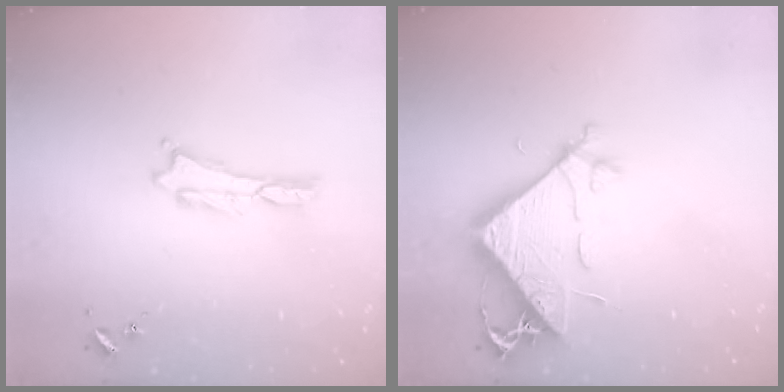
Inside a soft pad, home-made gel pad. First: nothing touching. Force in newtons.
{"total": 7.2, "press": 7.1, "slide": 1.2}